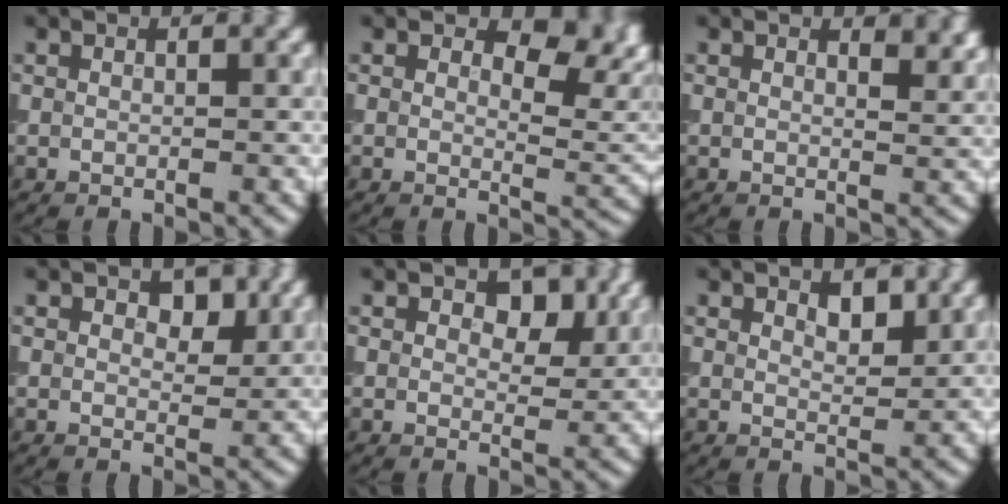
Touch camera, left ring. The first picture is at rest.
{"total": 4.9, "force": [2.0, 2.7, 3.6], "torque": [-0.045, -0.005, 0.026]}
{"total": 2.3, "force": [1.6, 0.9, 1.4], "torque": [-0.014, -0.003, 0.024]}
{"total": 2.0, "force": [1.0, 1.2, 1.3], "torque": [-0.015, -0.004, 0.010]}
{"total": 3.7, "force": [1.6, 2.2, 2.5], "torque": [-0.035, -0.004, 0.017]}
{"total": 1.6, "force": [1.1, 0.7, 1.0], "torque": [-0.014, -0.002, 0.021]}